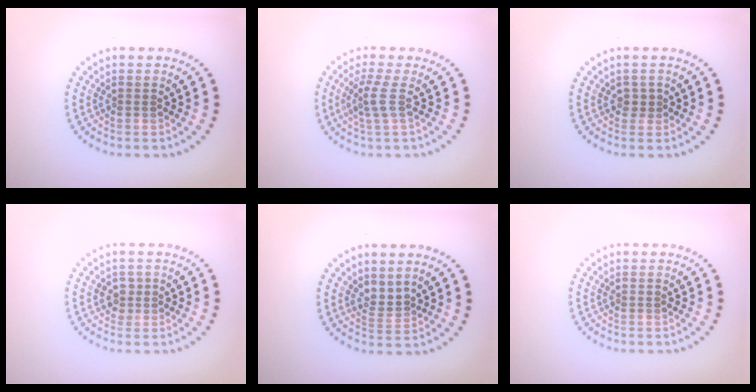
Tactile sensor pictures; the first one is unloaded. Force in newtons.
{"total": 2.2, "press": 1.6, "slide": 1.5}
{"total": 1.0, "press": 0.8, "slide": 0.5}
{"total": 1.4, "press": 1.2, "slide": 0.8}
{"total": 1.7, "press": 1.1, "slide": 1.3}
{"total": 0.0}